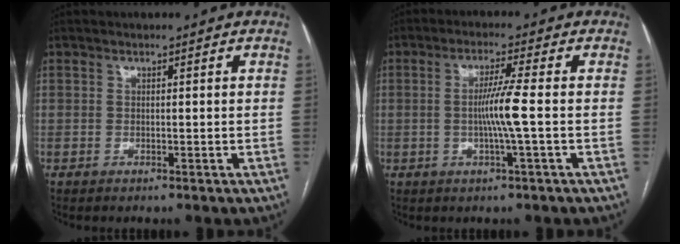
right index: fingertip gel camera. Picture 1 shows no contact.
{"total": 5.4, "force": [-0.6, -1.0, 5.3], "torque": [-0.101, 0.000, -0.012]}